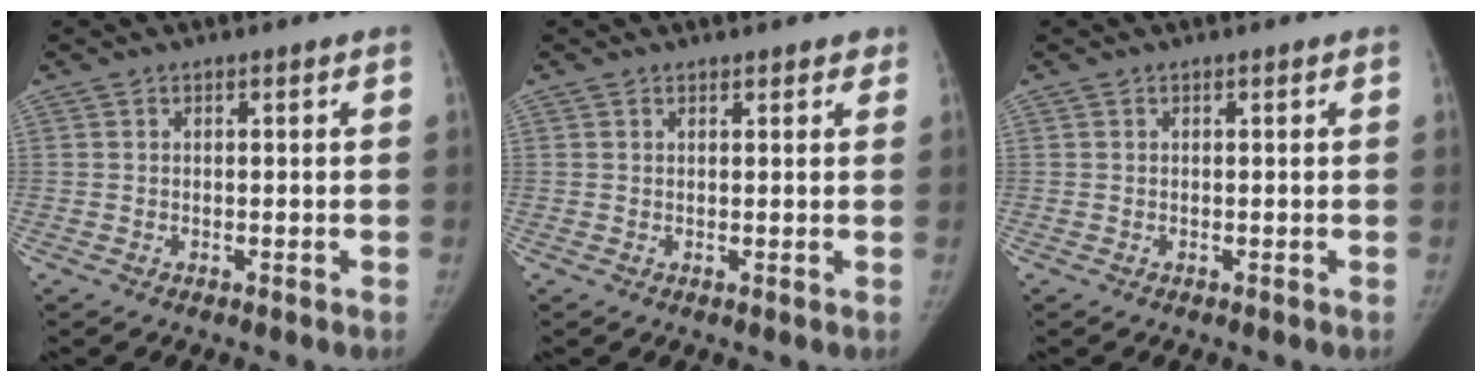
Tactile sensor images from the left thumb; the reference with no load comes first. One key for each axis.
{"total": 1.4, "fx": 1.2, "fy": 0.7, "fz": 0.4, "tx": 0.011, "ty": -0.004, "tz": 0.010}
{"total": 0.0}